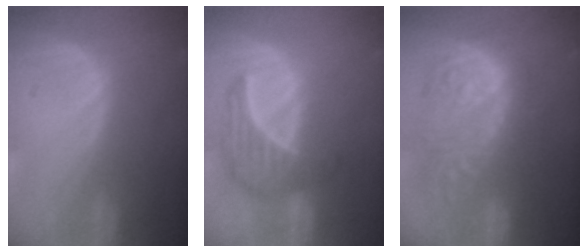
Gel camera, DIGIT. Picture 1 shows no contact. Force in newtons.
{"total": 6.6, "press": 6.5, "slide": 0.9}
{"total": 12.7, "press": 12.7, "slide": 1.3}